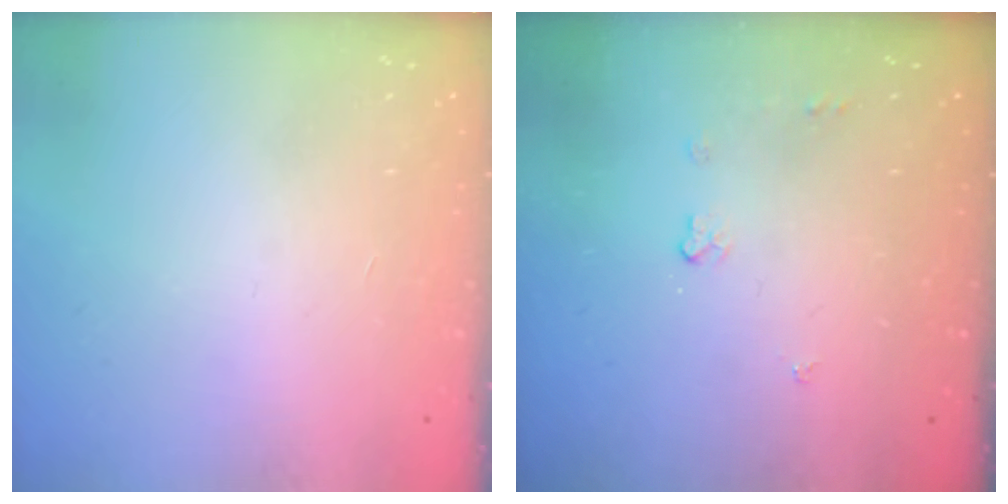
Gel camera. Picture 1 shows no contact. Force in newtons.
{"total": 3.6, "press": 3.6, "slide": 0.1}